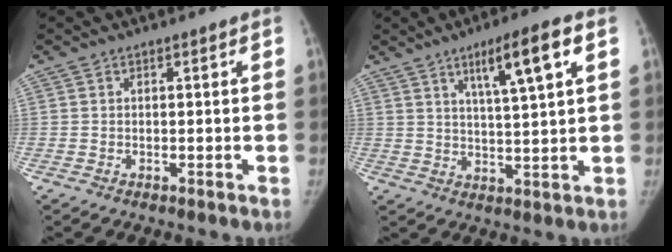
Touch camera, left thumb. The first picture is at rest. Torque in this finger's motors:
{"motor_torque": [0.76, 0.45, 0.70, -0.75, 0.24]}